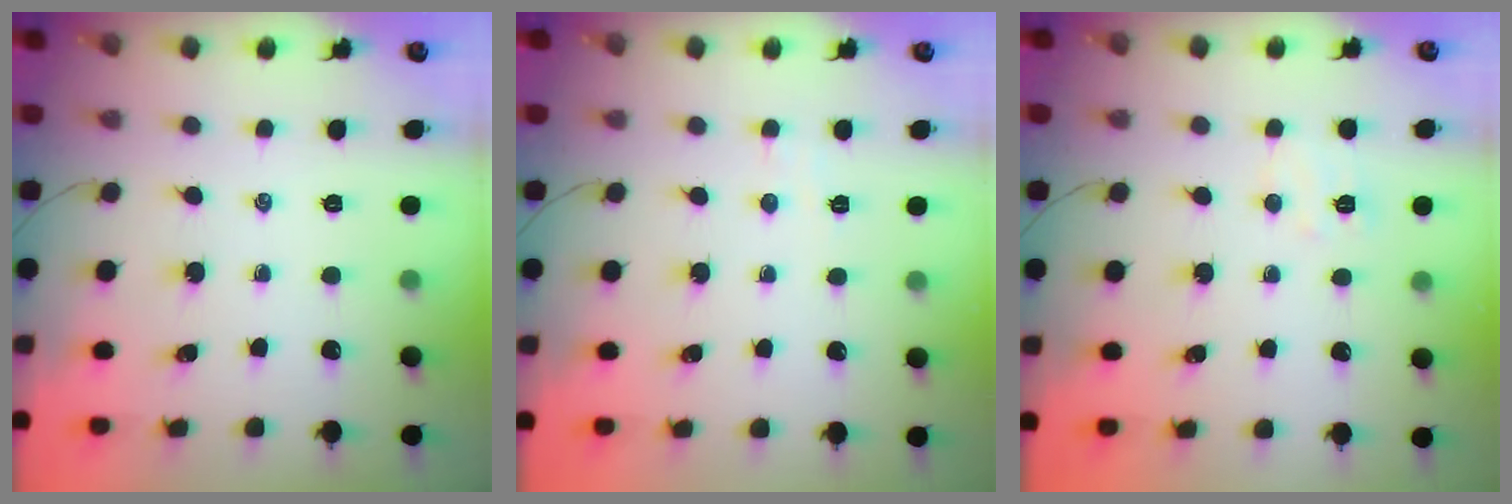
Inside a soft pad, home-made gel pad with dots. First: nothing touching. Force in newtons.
{"total": 2.6, "press": 2.5, "slide": 0.7}
{"total": 4.9, "press": 4.7, "slide": 1.2}